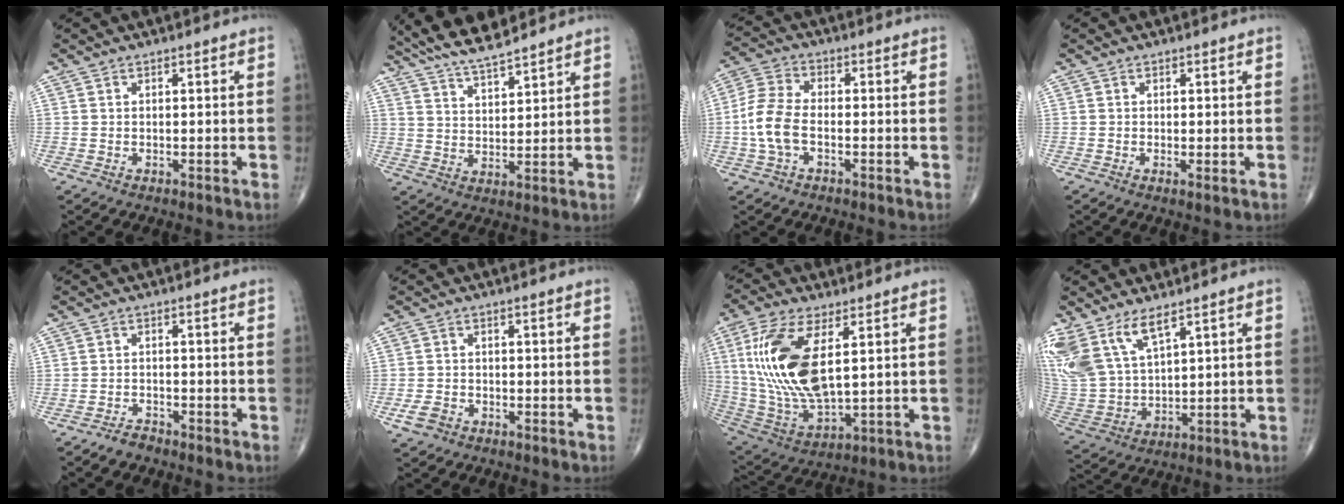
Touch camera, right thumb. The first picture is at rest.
{"total": 11.4, "force": [9.8, 2.0, 5.3], "torque": [-0.082, -0.037, 0.178]}
{"total": 8.3, "force": [-1.8, 4.7, 6.6], "torque": [-0.152, 0.022, -0.041]}
{"total": 0.9, "force": [-0.1, 0.2, 0.9], "torque": [-0.019, -0.004, -0.003]}
{"total": 2.2, "force": [-2.0, 0.9, 0.5], "torque": [-0.013, 0.008, -0.036]}
{"total": 3.2, "force": [-1.6, 2.3, 1.5], "torque": [-0.030, 0.008, -0.028]}
{"total": 19.3, "force": [4.2, 8.5, 16.8], "torque": [-0.357, -0.022, 0.089]}
{"total": 14.1, "force": [8.6, 6.4, 9.2], "torque": [-0.198, -0.028, 0.188]}